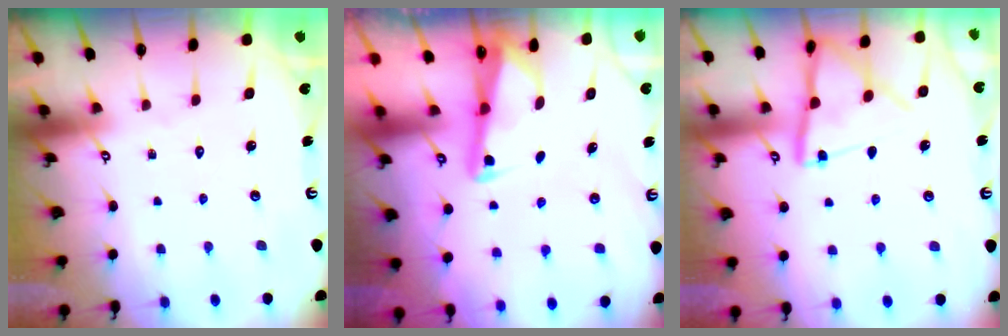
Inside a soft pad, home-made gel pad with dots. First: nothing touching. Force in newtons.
{"total": 2.5, "press": 2.5, "slide": 0.1}
{"total": 12.7, "press": 12.6, "slide": 1.2}